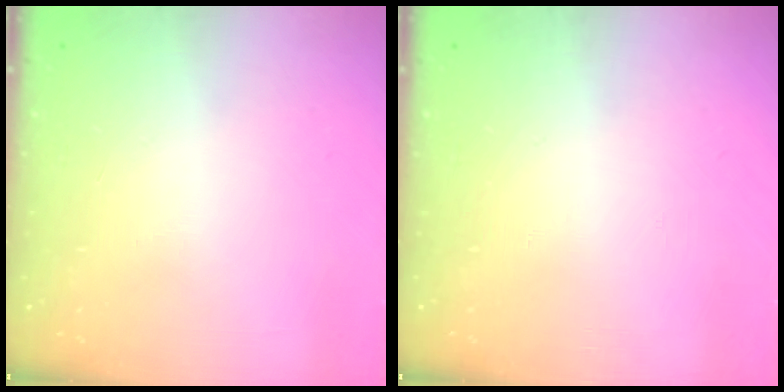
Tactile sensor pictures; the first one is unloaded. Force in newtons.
{"total": 0.0}